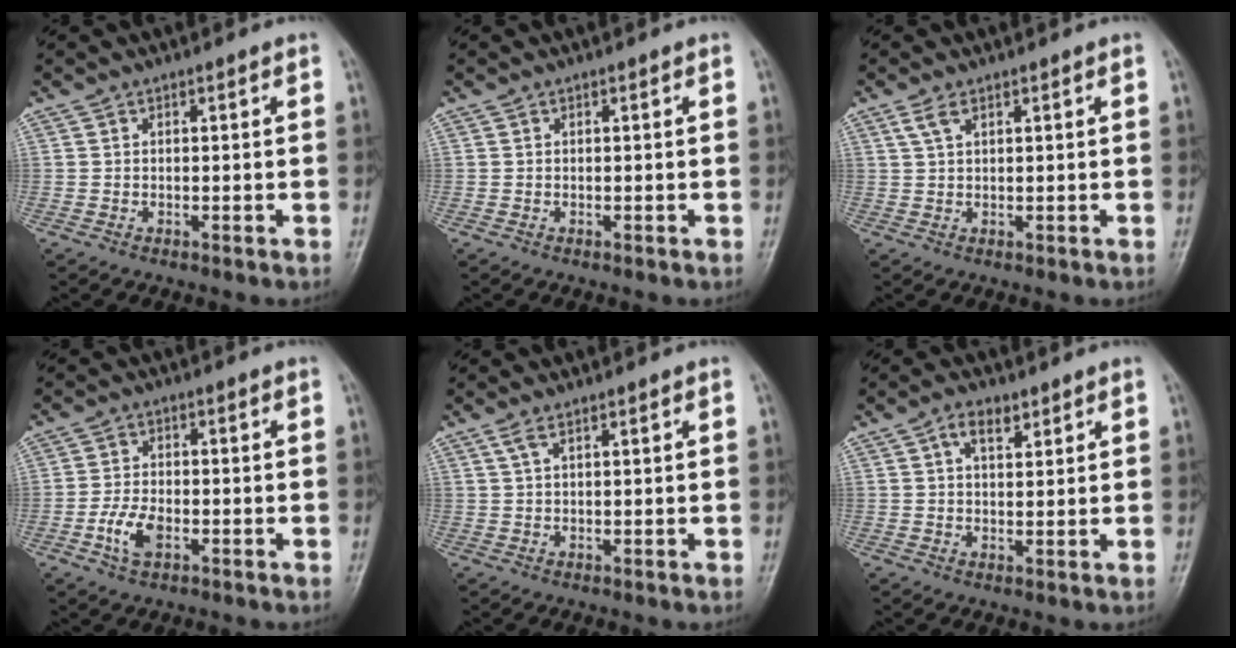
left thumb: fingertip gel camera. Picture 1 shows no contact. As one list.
[{"total": 0.0}, {"total": 2.1, "force": [1.2, 0.9, 1.5], "torque": [-0.036, 0.006, 0.032]}, {"total": 5.3, "force": [-2.2, 2.9, 3.9], "torque": [-0.080, 0.010, -0.043]}, {"total": 1.4, "force": [0.8, 0.2, 1.1], "torque": [-0.033, 0.008, 0.024]}, {"total": 4.0, "force": [2.1, 2.0, 2.7], "torque": [-0.037, -0.006, 0.035]}]